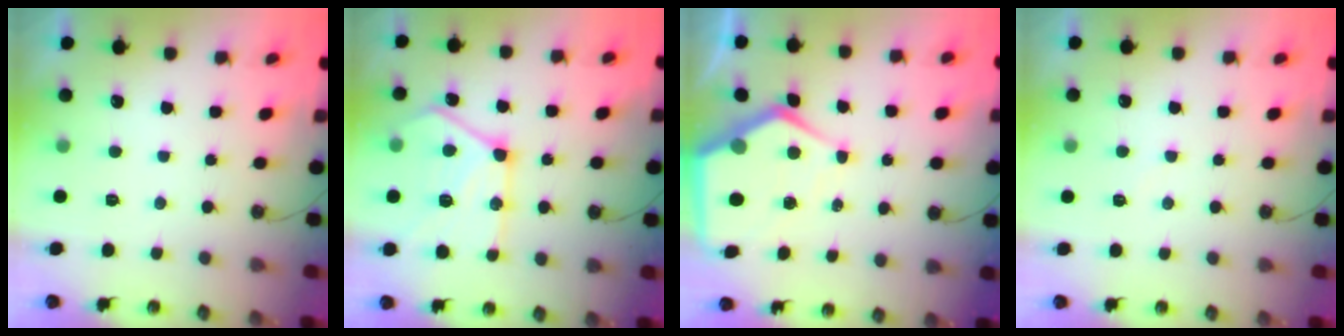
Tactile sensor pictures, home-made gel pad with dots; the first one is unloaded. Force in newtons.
{"total": 19.0, "press": 19.0, "slide": 1.4}
{"total": 11.2, "press": 11.1, "slide": 1.1}
{"total": 5.9, "press": 5.9, "slide": 0.6}